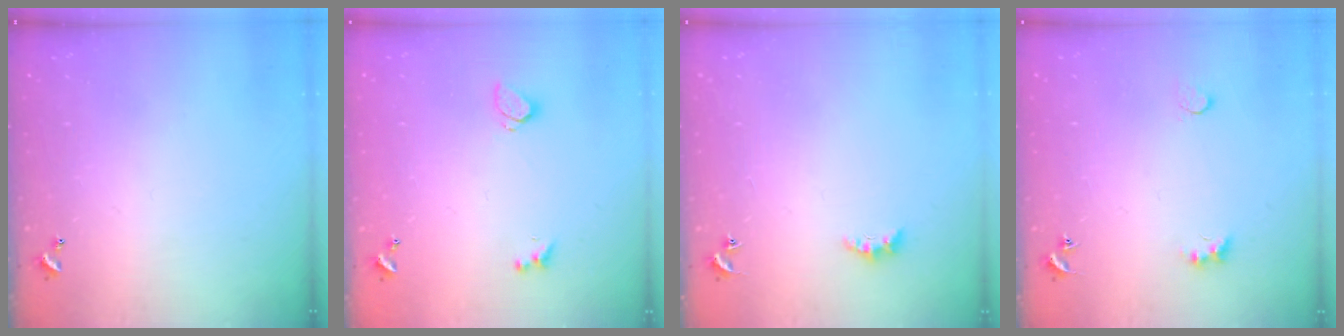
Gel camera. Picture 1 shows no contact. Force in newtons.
{"total": 1.8, "press": 1.7, "slide": 0.7}
{"total": 2.7, "press": 2.7, "slide": 0.6}
{"total": 3.0, "press": 2.9, "slide": 0.8}